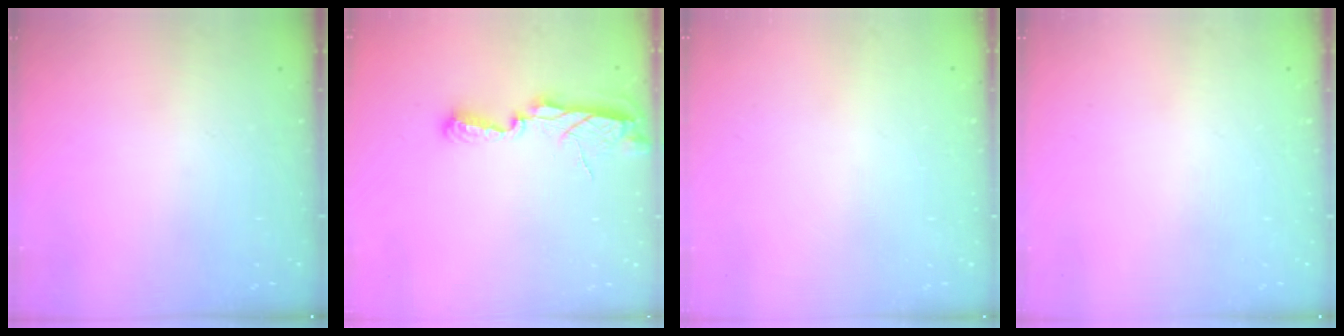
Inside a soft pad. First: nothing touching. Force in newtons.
{"total": 7.3, "press": 7.3, "slide": 0.5}
{"total": 1.1, "press": 0.8, "slide": 0.7}
{"total": 0.0}